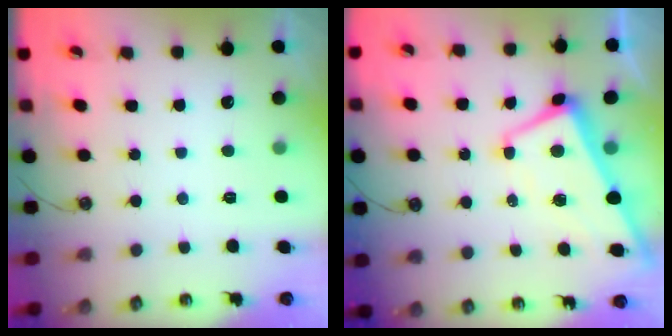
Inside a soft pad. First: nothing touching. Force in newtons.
{"total": 1.1, "press": 0.7, "slide": 0.8}